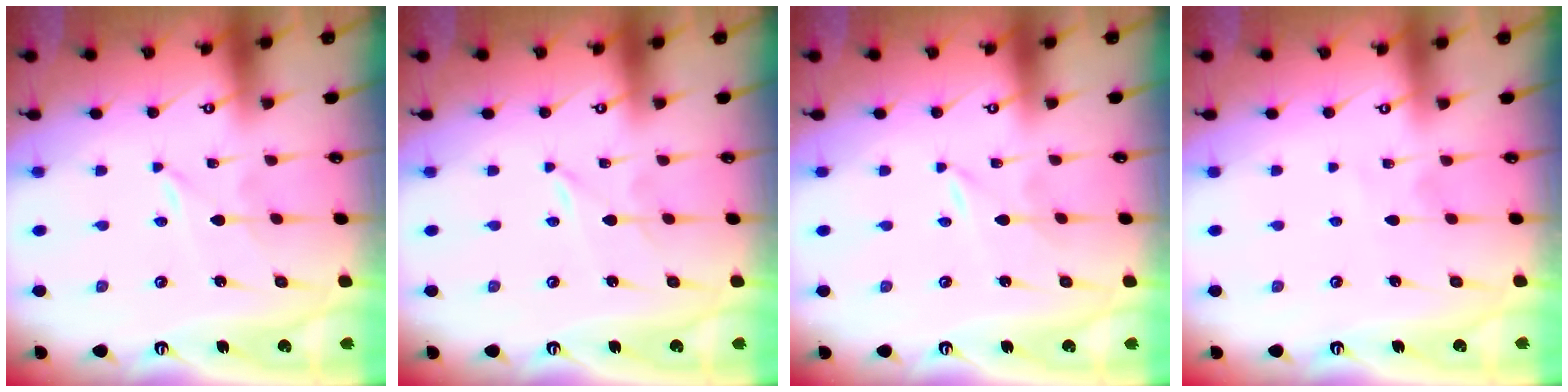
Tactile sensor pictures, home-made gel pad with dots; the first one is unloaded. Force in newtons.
{"total": 0.0}
{"total": 0.0}
{"total": 3.6, "press": 3.6, "slide": 0.4}